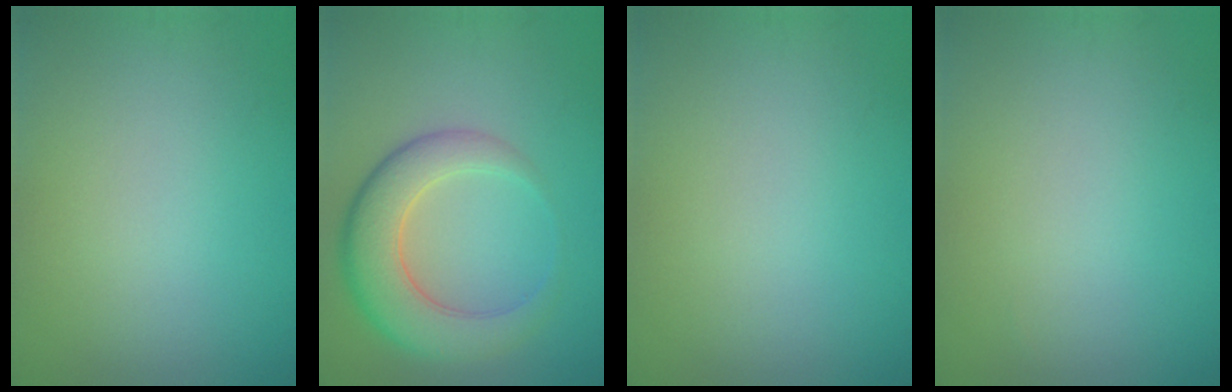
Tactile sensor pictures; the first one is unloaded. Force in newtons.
{"total": 6.3, "press": 6.2, "slide": 0.2}
{"total": 0.0}
{"total": 0.0}